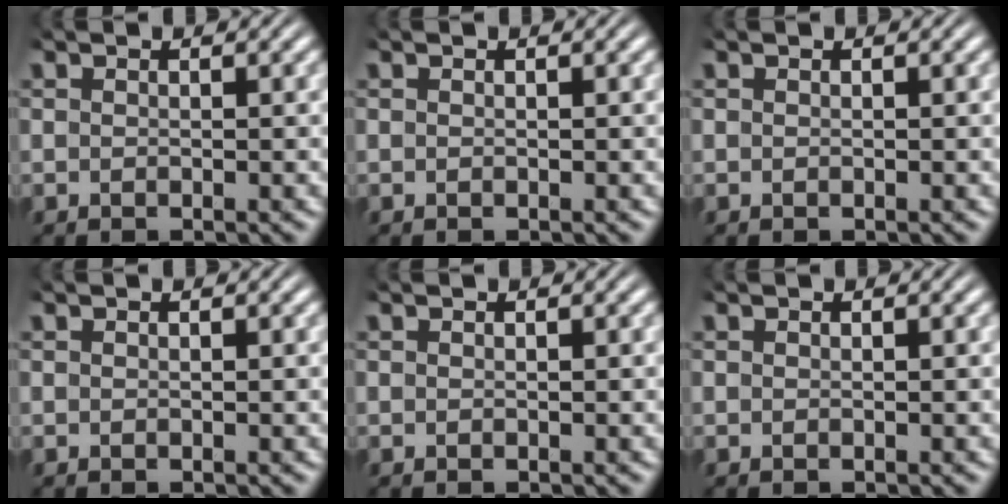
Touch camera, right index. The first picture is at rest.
{"total": 0.0}
{"total": 0.0}
{"total": 0.0}
{"total": 0.0}
{"total": 0.0}